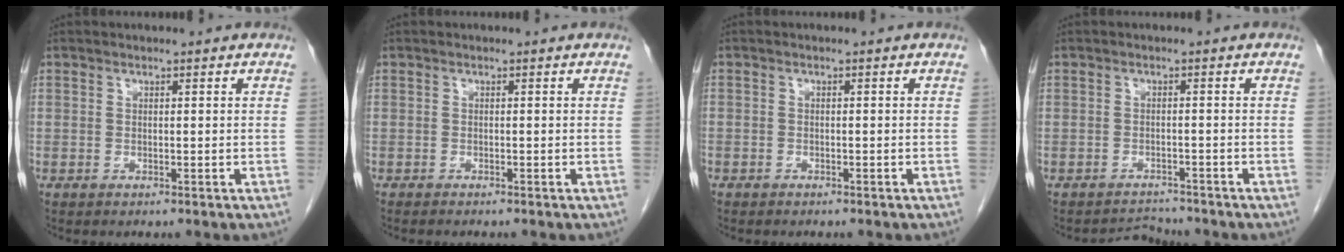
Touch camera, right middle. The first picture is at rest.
{"total": 1.7, "force": [-1.5, 0.3, 0.7], "torque": [-0.014, -0.004, -0.017]}
{"total": 1.2, "force": [-0.9, 0.7, 0.2], "torque": [-0.007, 0.003, -0.014]}
{"total": 2.6, "force": [-2.4, 0.2, -1.0], "torque": [0.016, -0.007, -0.035]}